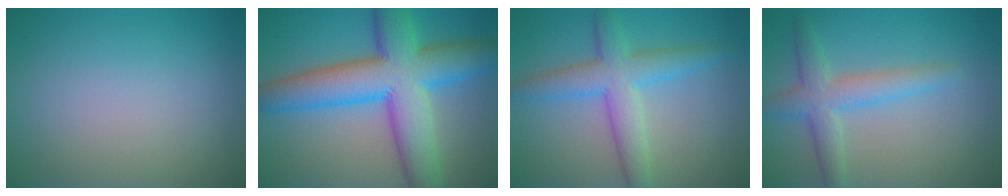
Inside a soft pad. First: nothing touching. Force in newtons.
{"total": 11.7, "press": 11.7, "slide": 0.1}
{"total": 5.3, "press": 5.3, "slide": 0.1}
{"total": 3.9, "press": 3.9, "slide": 0.3}